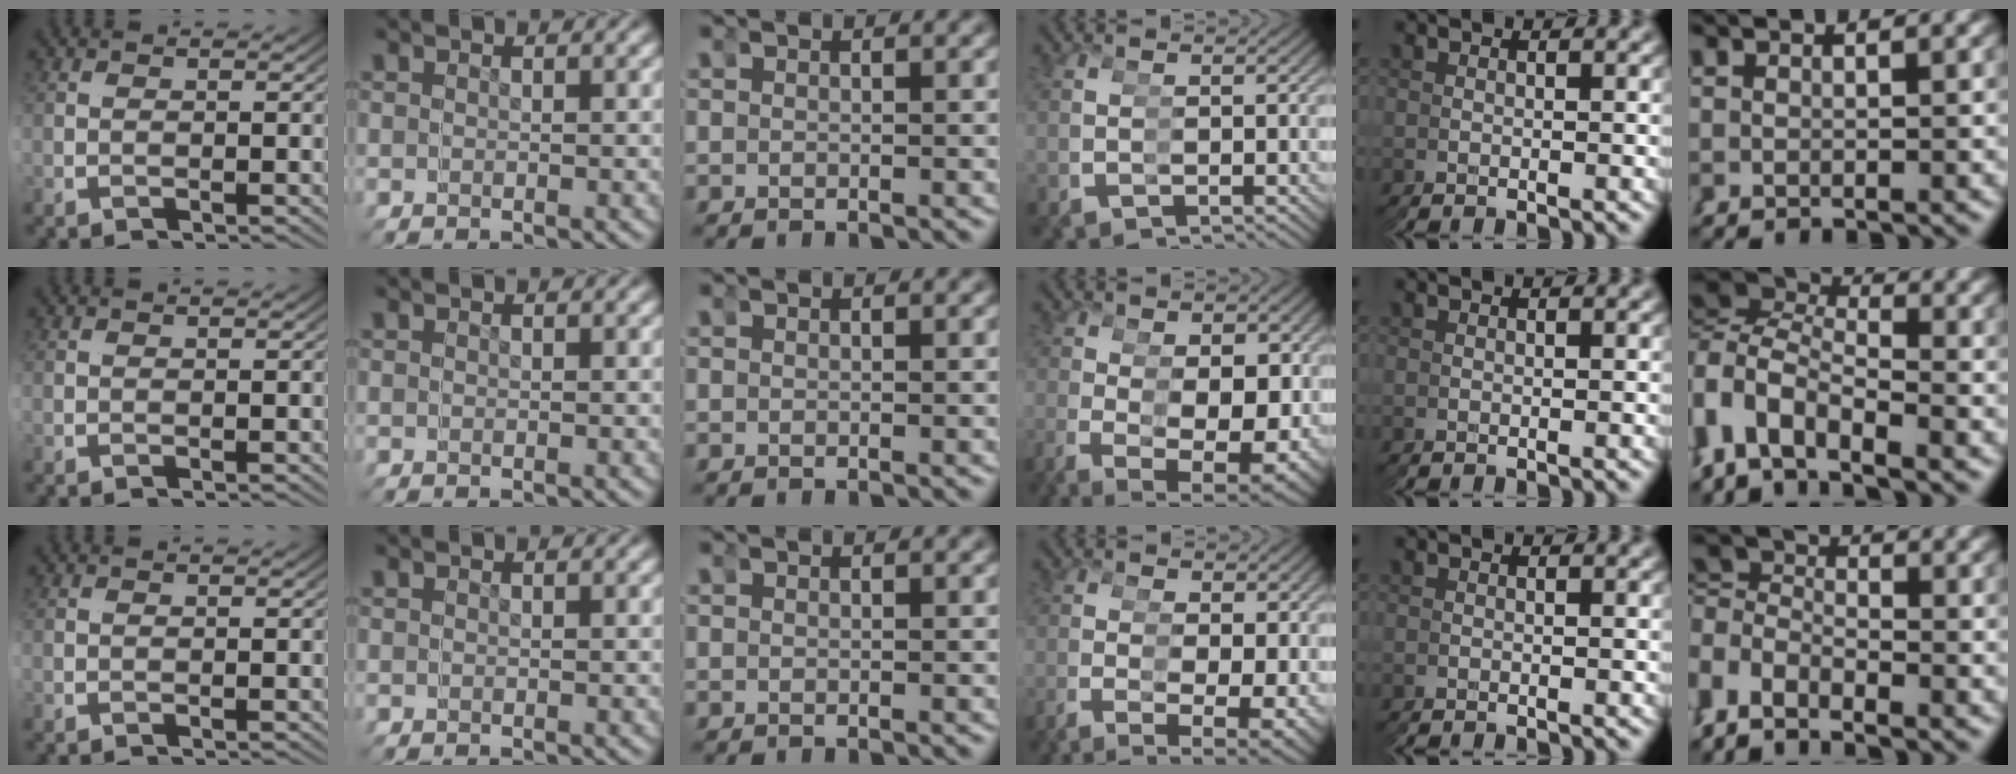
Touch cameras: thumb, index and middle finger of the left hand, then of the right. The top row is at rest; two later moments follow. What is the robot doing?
{"motion": "grasp_and_lifting", "object": "hoodie"}